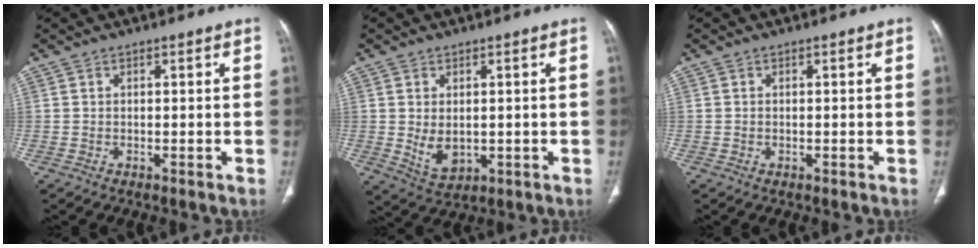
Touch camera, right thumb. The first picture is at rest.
{"total": 5.5, "force": [-0.1, 3.7, 4.1], "torque": [-0.064, -0.012, 0.017]}
{"total": 0.0}